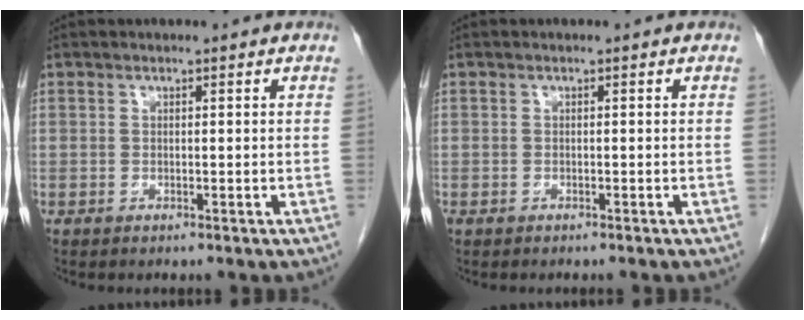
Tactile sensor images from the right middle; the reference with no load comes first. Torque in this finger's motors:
{"motor_torque": [0.02, 0.08, 0.00, 0.00]}